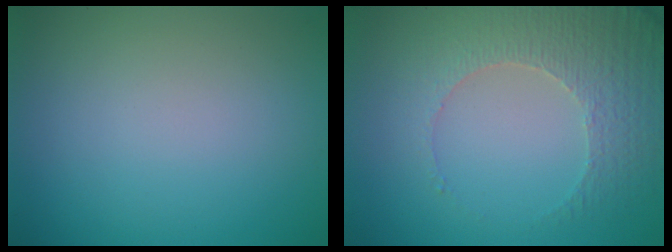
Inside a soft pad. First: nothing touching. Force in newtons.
{"total": 4.7, "press": 3.6, "slide": 3.0}